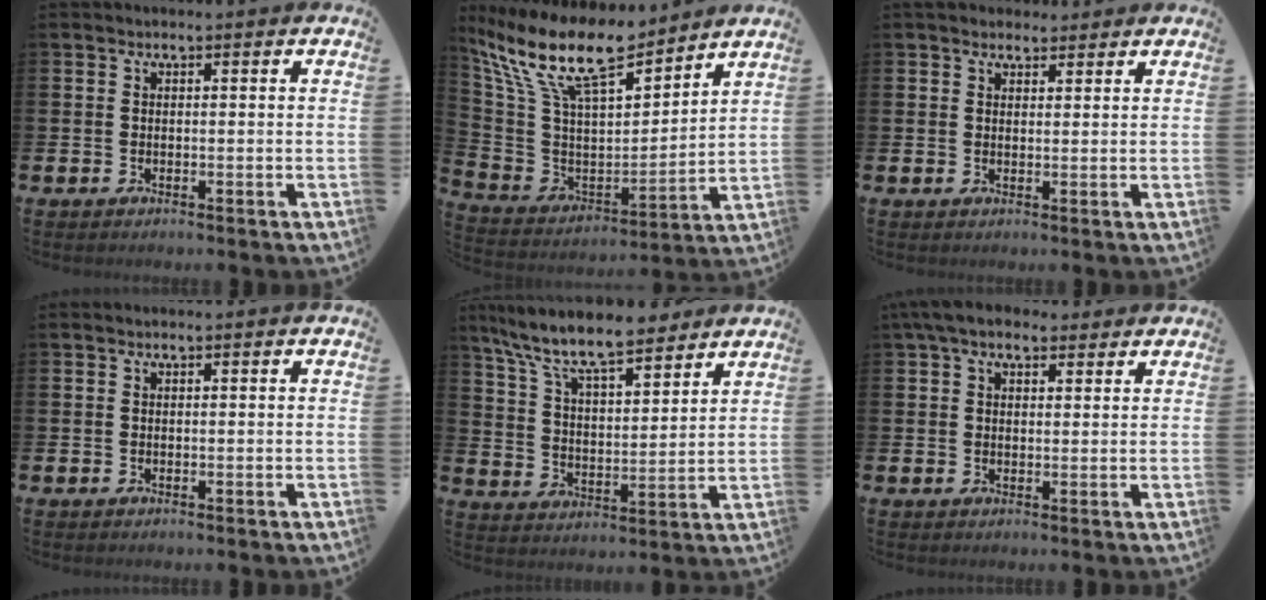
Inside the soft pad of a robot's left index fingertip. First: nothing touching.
{"total": 14.2, "force": [11.9, 3.8, 6.8], "torque": [-0.182, -0.065, 0.213]}
{"total": 3.0, "force": [2.7, 1.2, 0.2], "torque": [0.009, -0.011, 0.047]}
{"total": 0.0}
{"total": 10.2, "force": [9.0, 2.4, 4.1], "torque": [-0.112, -0.051, 0.158]}
{"total": 4.9, "force": [4.0, 2.2, 1.9], "torque": [-0.041, -0.006, 0.071]}